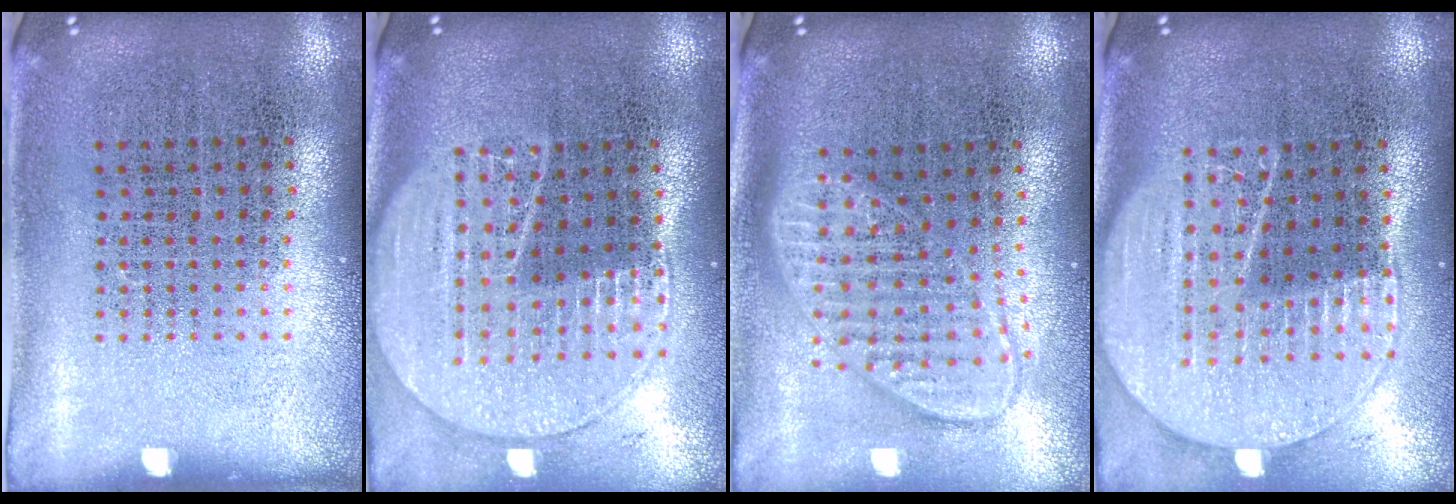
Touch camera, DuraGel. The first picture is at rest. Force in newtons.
{"total": 2.0, "press": 1.7, "slide": 0.9}
{"total": 1.9, "press": 1.5, "slide": 1.1}
{"total": 2.0, "press": 1.8, "slide": 0.9}